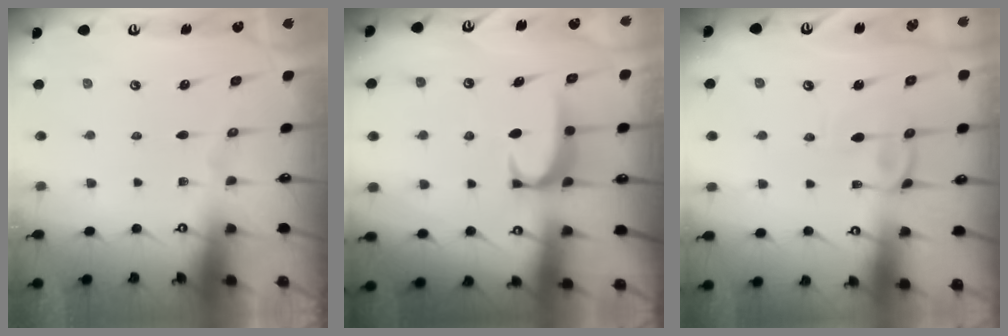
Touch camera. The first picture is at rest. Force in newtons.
{"total": 1.7, "press": 1.7, "slide": 0.5}
{"total": 0.9, "press": 0.8, "slide": 0.4}